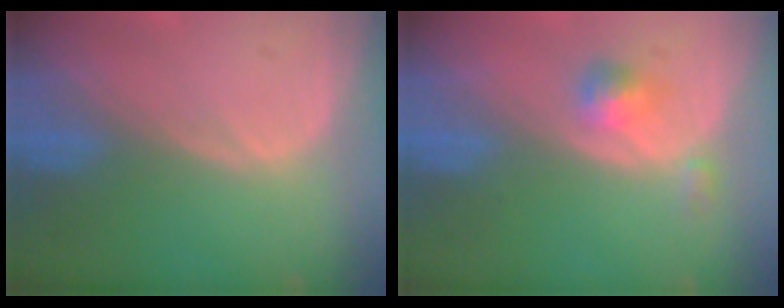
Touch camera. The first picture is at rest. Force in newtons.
{"total": 3.0, "press": 2.8, "slide": 1.2}